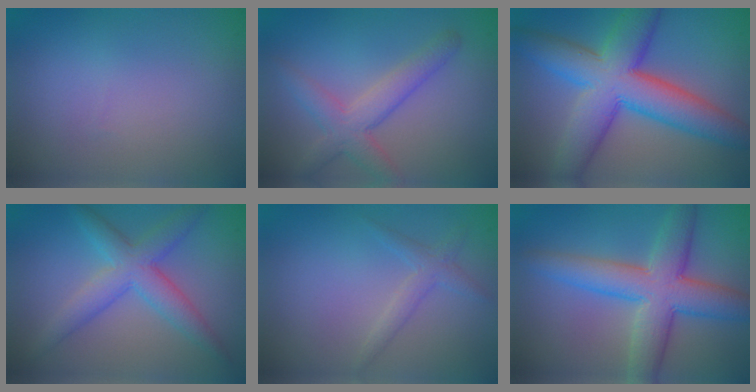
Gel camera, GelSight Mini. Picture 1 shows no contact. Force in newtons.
{"total": 4.0, "press": 4.0, "slide": 0.2}
{"total": 10.3, "press": 10.3, "slide": 0.2}
{"total": 4.8, "press": 4.8, "slide": 0.2}
{"total": 1.6, "press": 1.6, "slide": 0.1}
{"total": 7.5, "press": 7.5, "slide": 0.2}